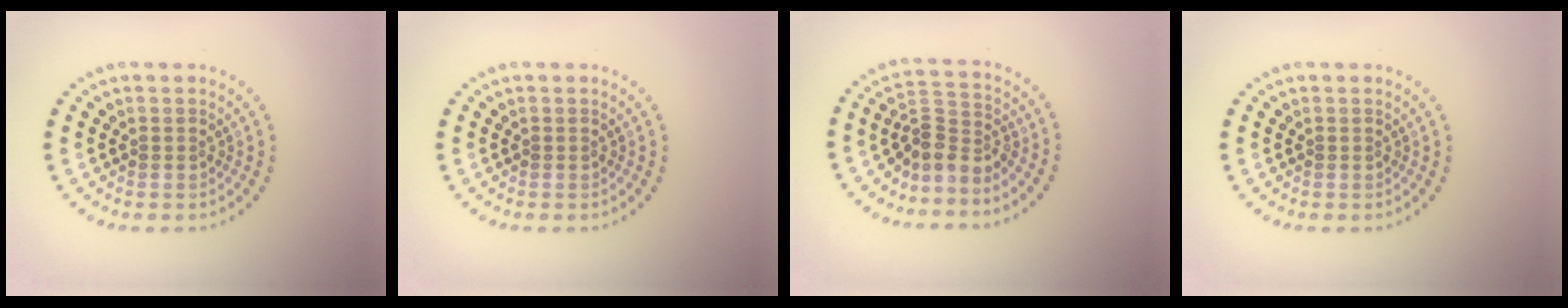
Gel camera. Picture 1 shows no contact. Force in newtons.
{"total": 0.0}
{"total": 3.1, "press": 2.2, "slide": 2.2}
{"total": 0.0}